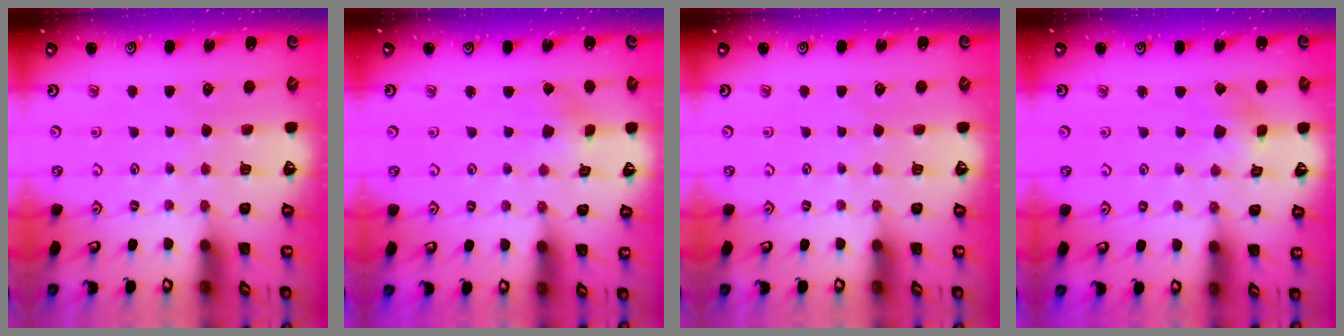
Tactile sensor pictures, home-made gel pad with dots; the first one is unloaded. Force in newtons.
{"total": 1.6, "press": 1.6, "slide": 0.2}
{"total": 0.0}
{"total": 1.7, "press": 1.7, "slide": 0.2}